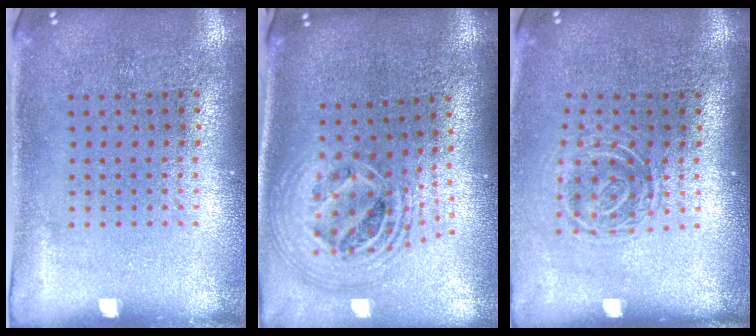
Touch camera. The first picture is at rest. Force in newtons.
{"total": 2.5, "press": 1.8, "slide": 1.7}
{"total": 1.7, "press": 1.2, "slide": 1.2}